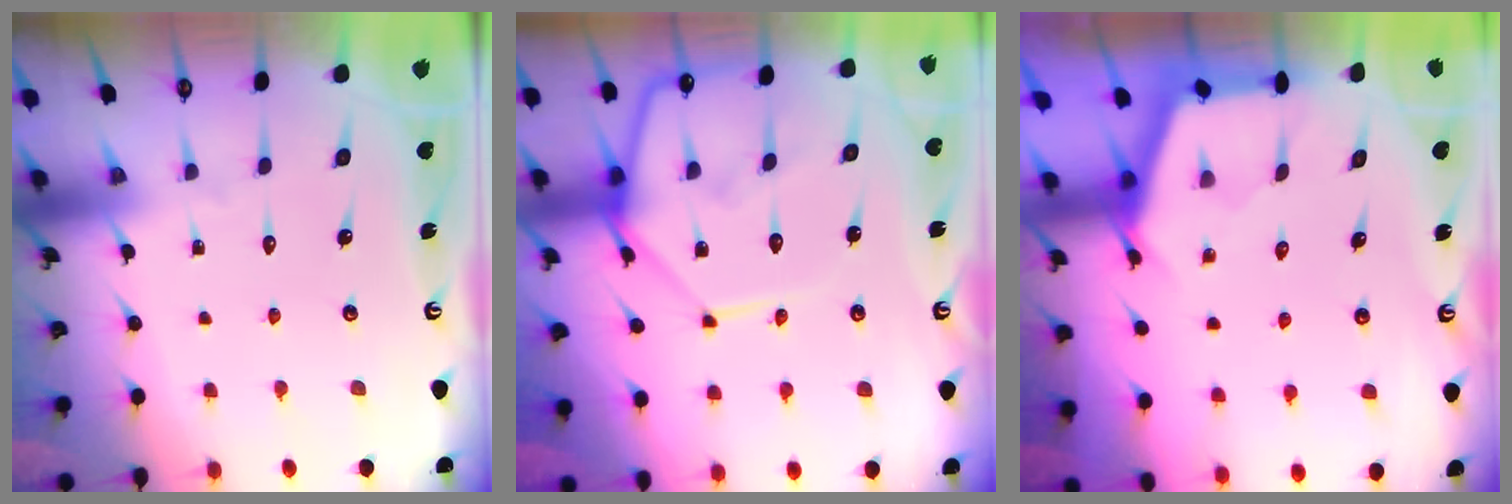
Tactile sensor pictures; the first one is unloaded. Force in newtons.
{"total": 13.9, "press": 13.9, "slide": 1.4}
{"total": 2.0, "press": 2.0, "slide": 0.2}